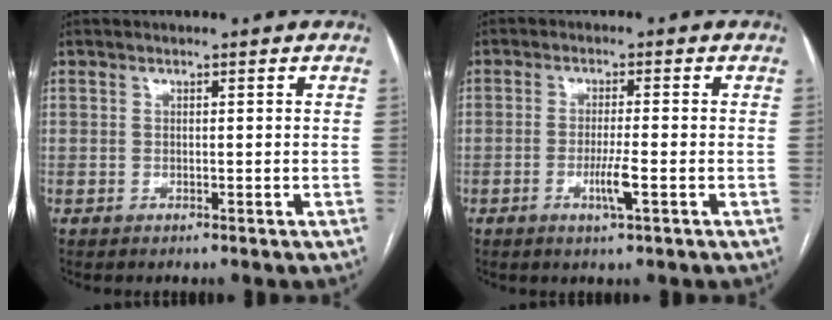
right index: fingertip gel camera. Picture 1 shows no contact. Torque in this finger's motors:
{"motor_torque": [1.19, -0.39, 0.54, 0.08]}